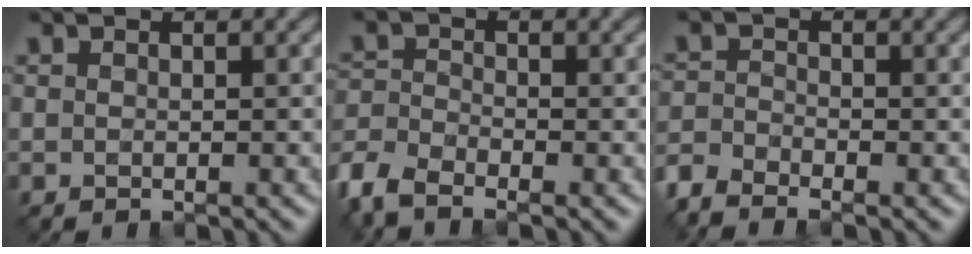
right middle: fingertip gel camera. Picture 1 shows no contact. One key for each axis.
{"total": 4.3, "fx": -3.3, "fy": 1.6, "fz": 2.2, "tx": -0.053, "ty": -0.007, "tz": -0.081}
{"total": 2.8, "fx": -2.5, "fy": 0.7, "fz": 1.0, "tx": -0.024, "ty": -0.009, "tz": -0.066}